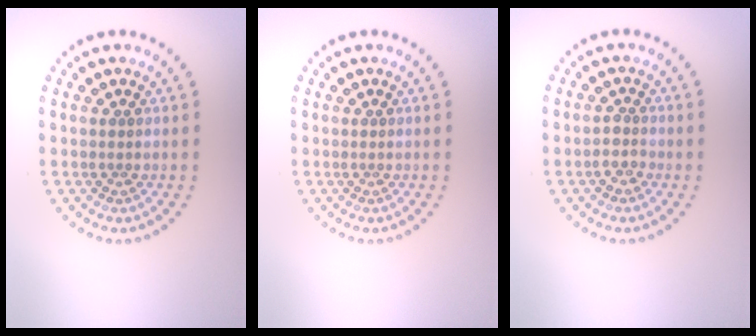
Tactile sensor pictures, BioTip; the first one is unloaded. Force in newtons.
{"total": 0.0}
{"total": 1.6, "press": 1.3, "slide": 0.9}